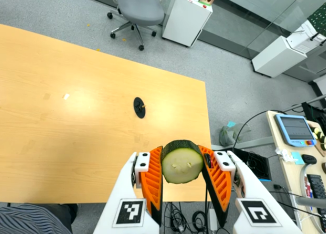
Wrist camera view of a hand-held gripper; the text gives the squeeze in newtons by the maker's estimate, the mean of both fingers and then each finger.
{"total": 11.6, "left": 11.6, "right": 11.6}